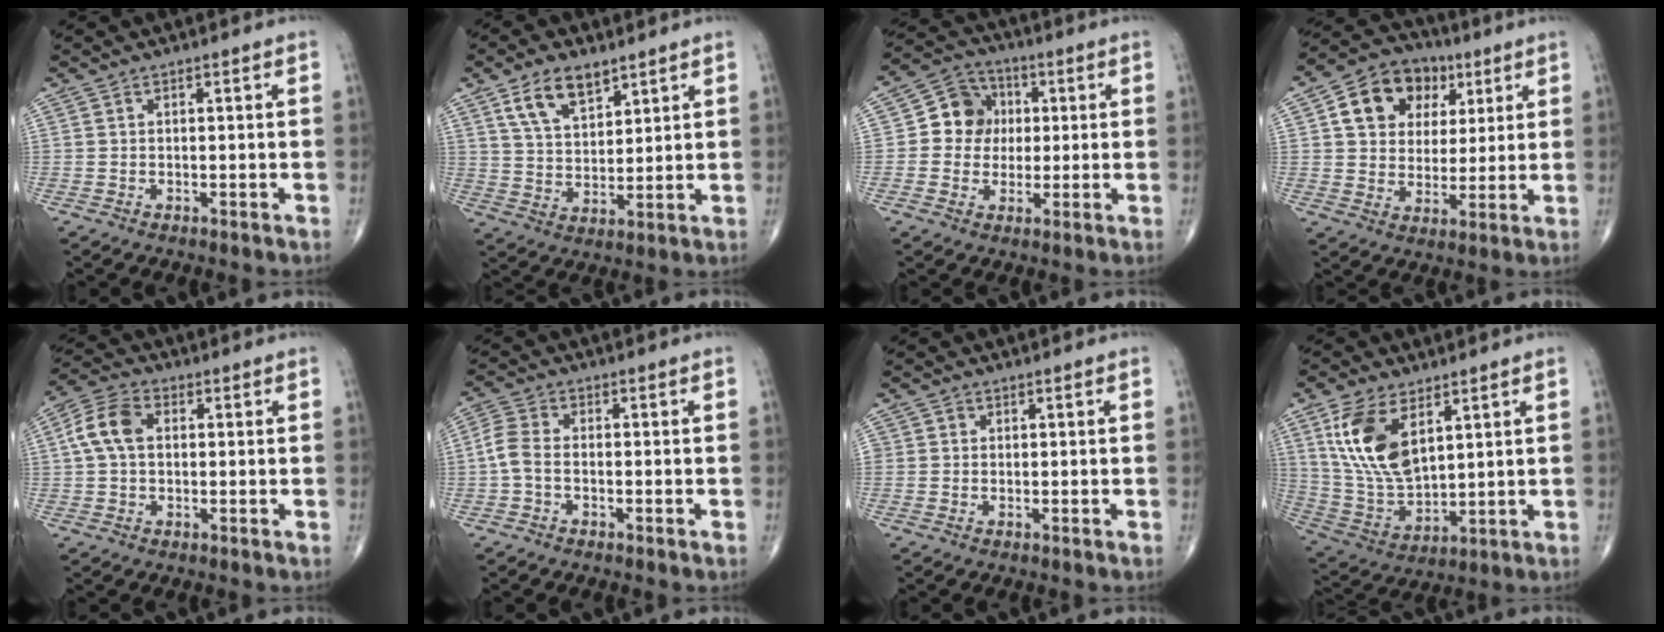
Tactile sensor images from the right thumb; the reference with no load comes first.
{"total": 9.2, "force": [5.6, 4.6, 5.6], "torque": [-0.084, -0.028, 0.110]}
{"total": 9.0, "force": [0.9, 8.0, 3.9], "torque": [-0.024, 0.012, 0.004]}
{"total": 13.7, "force": [5.0, 10.6, 7.0], "torque": [-0.082, 0.000, 0.081]}
{"total": 7.5, "force": [1.0, 4.9, 5.6], "torque": [-0.117, 0.023, 0.014]}
{"total": 4.3, "force": [-1.0, 2.6, 3.3], "torque": [-0.080, 0.015, -0.030]}
{"total": 0.9, "force": [0.1, 0.9, 0.1], "torque": [0.006, 0.003, -0.001]}
{"total": 14.6, "force": [6.1, 7.5, 11.0], "torque": [-0.213, -0.022, 0.133]}